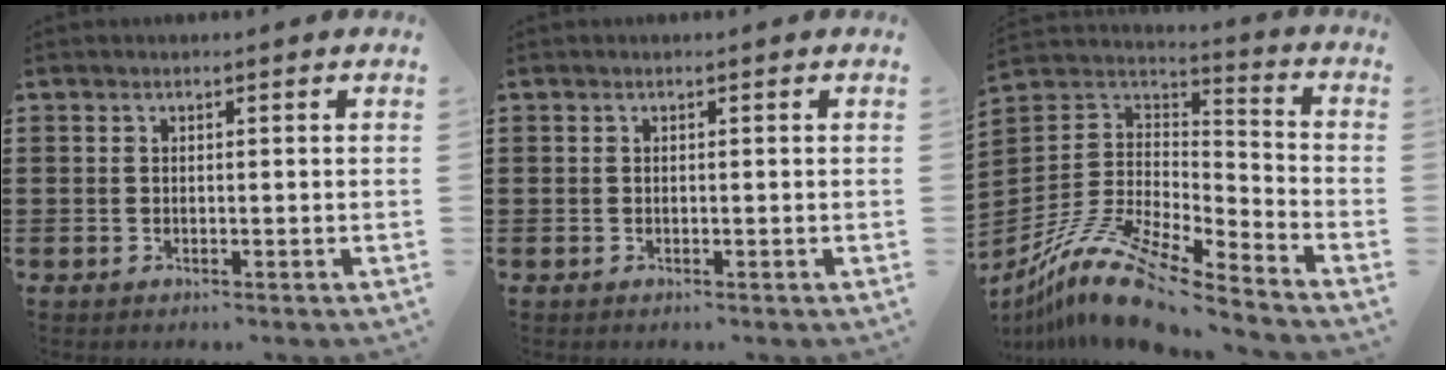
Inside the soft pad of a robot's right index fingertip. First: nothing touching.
{"total": 0.0}
{"total": 13.0, "force": [-10.1, 3.0, 7.7], "torque": [-0.171, 0.017, -0.198]}